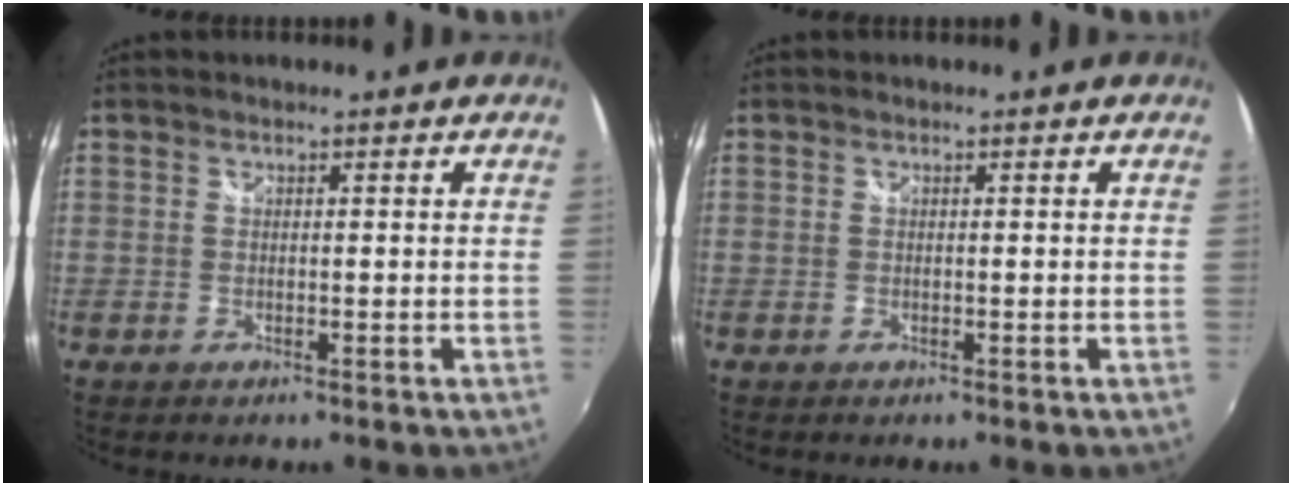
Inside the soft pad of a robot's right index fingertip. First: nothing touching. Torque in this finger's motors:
{"motor_torque": [-0.02, -0.02, 0.01, 0.01]}